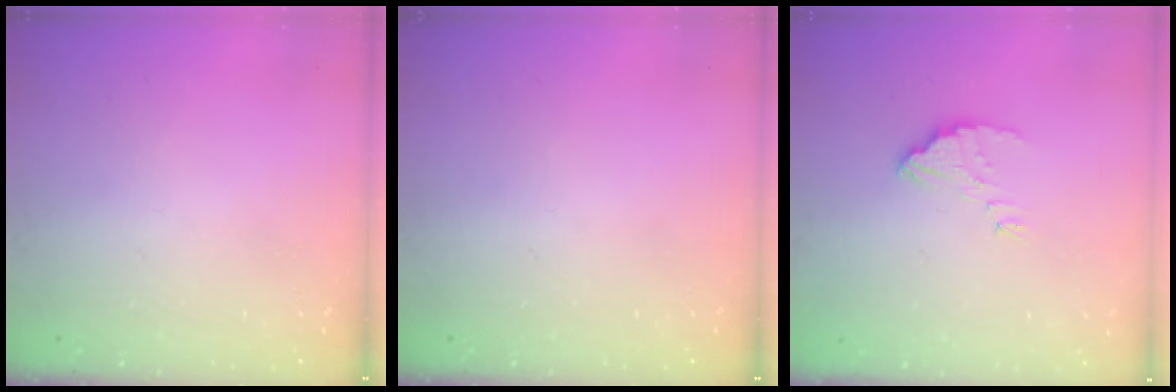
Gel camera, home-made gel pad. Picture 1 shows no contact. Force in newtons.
{"total": 0.0}
{"total": 2.9, "press": 2.9, "slide": 0.2}